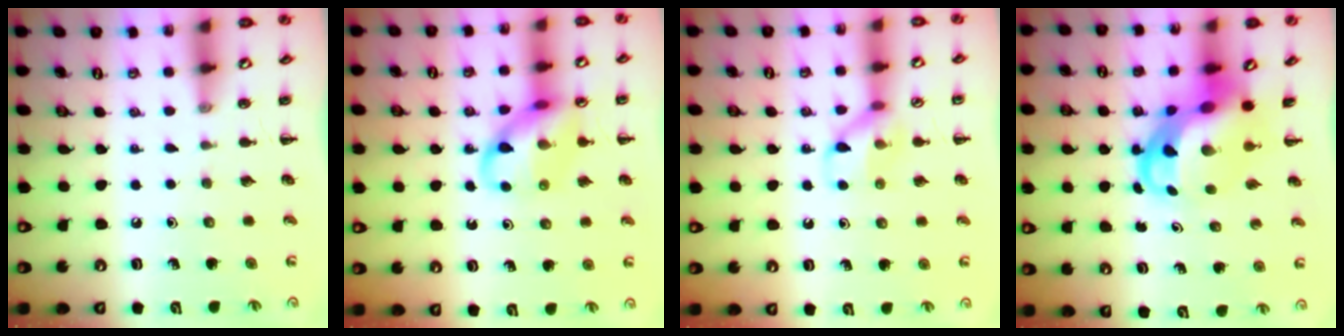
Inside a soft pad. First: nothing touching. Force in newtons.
{"total": 12.5, "press": 12.5, "slide": 1.2}
{"total": 8.8, "press": 8.8, "slide": 0.7}
{"total": 6.4, "press": 6.2, "slide": 1.4}